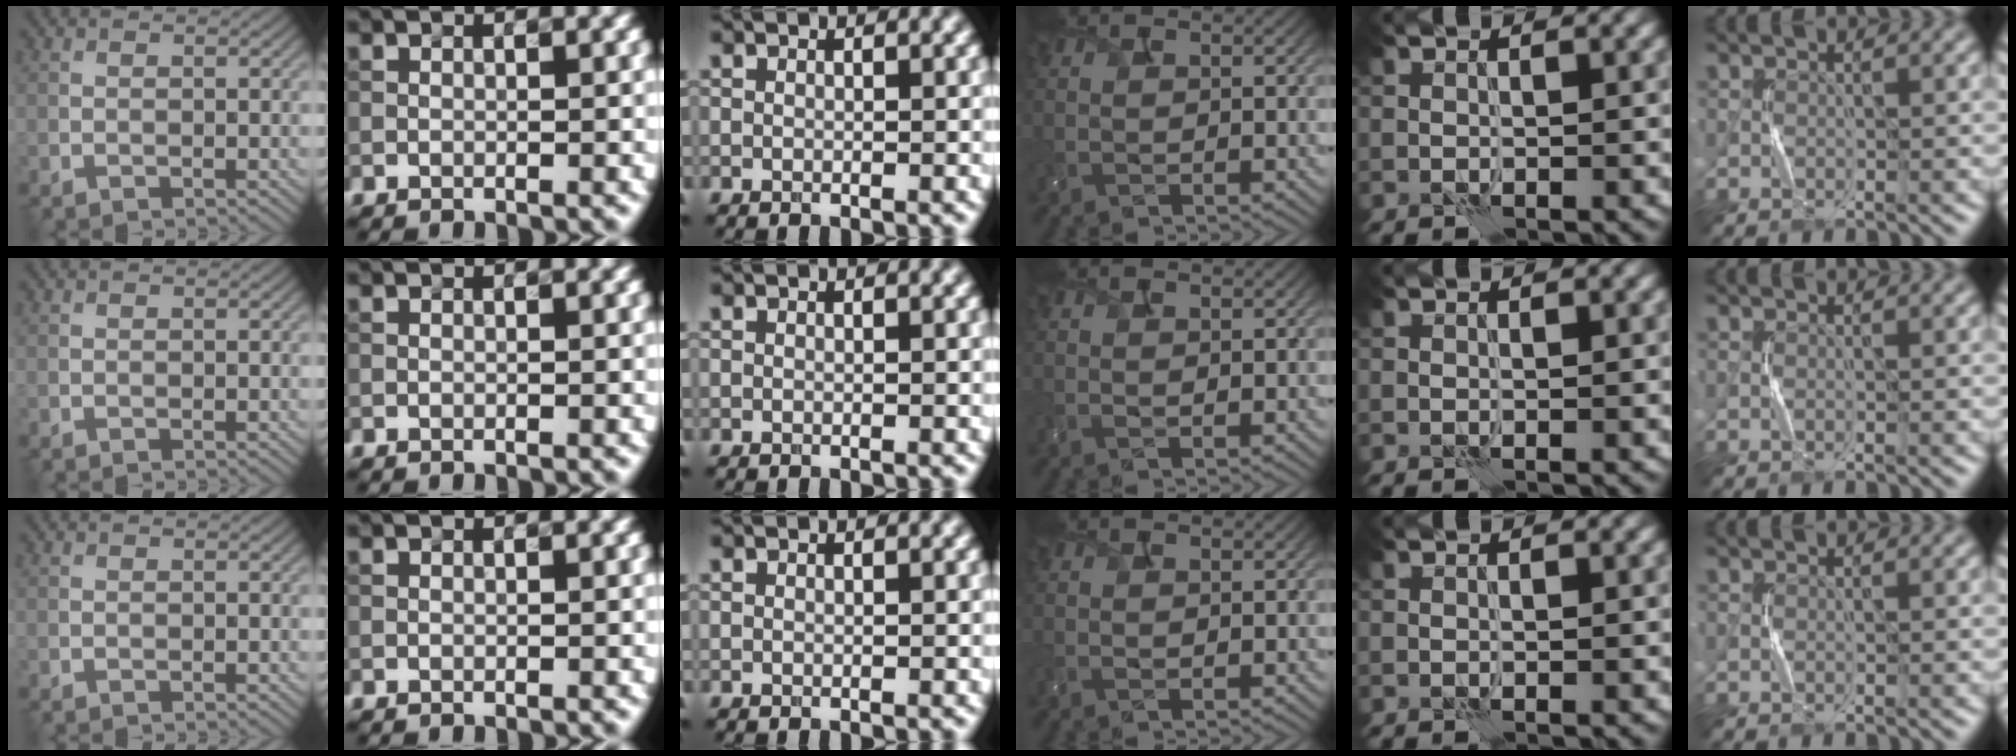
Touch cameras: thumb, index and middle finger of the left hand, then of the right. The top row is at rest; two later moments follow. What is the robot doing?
{"motion": "squeeze", "object": "bubble wrap"}